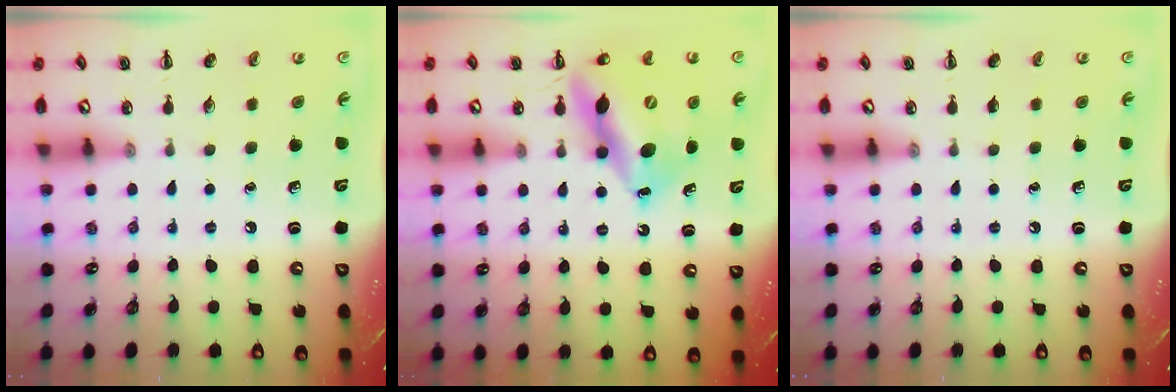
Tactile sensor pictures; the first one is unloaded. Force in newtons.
{"total": 15.2, "press": 14.6, "slide": 4.3}
{"total": 0.0}